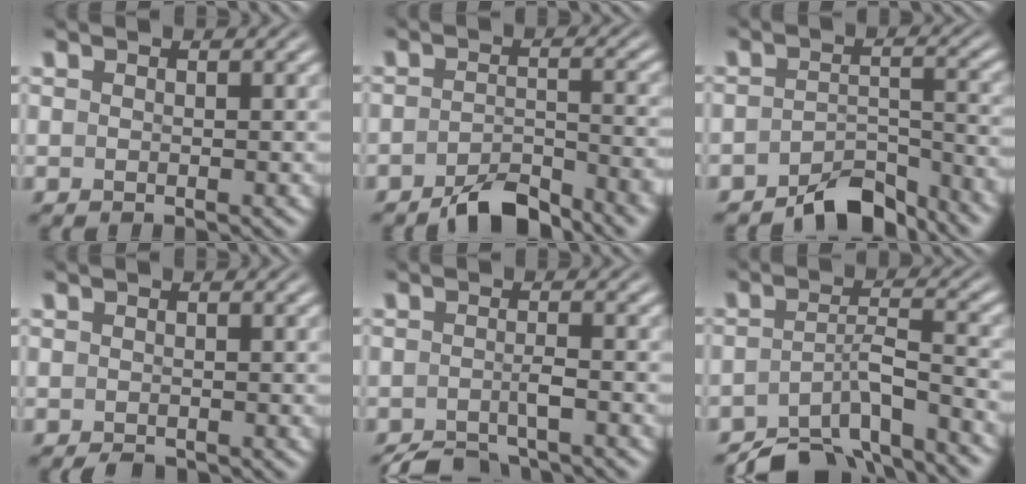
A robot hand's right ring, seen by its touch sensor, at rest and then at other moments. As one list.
[{"total": 4.4, "force": [-3.9, 0.8, 1.9], "torque": [-0.024, -0.006, -0.067]}, {"total": 5.6, "force": [-5.1, 1.2, 1.9], "torque": [-0.023, -0.009, -0.081]}, {"total": 0.8, "force": [-0.8, 0.0, 0.2], "torque": [-0.003, -0.009, -0.009]}, {"total": 3.9, "force": [-3.6, 0.7, 1.2], "torque": [-0.019, -0.016, -0.052]}, {"total": 7.6, "force": [-6.2, 2.5, 3.5], "torque": [-0.064, -0.031, -0.089]}]